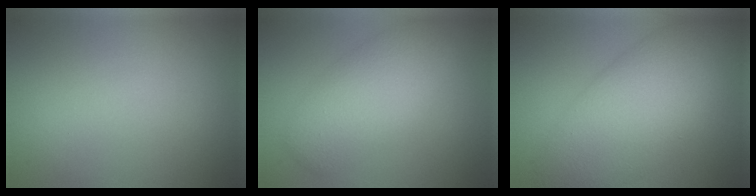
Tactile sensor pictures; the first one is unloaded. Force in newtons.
{"total": 5.3, "press": 5.3, "slide": 0.3}
{"total": 9.3, "press": 9.3, "slide": 0.3}